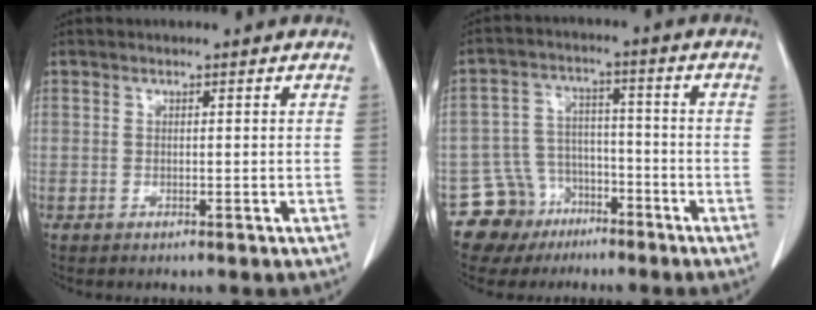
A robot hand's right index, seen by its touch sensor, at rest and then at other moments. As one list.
[{"total": 9.1, "force": [-5.7, 7.1, 0.1], "torque": [-0.004, 0.037, -0.091]}]